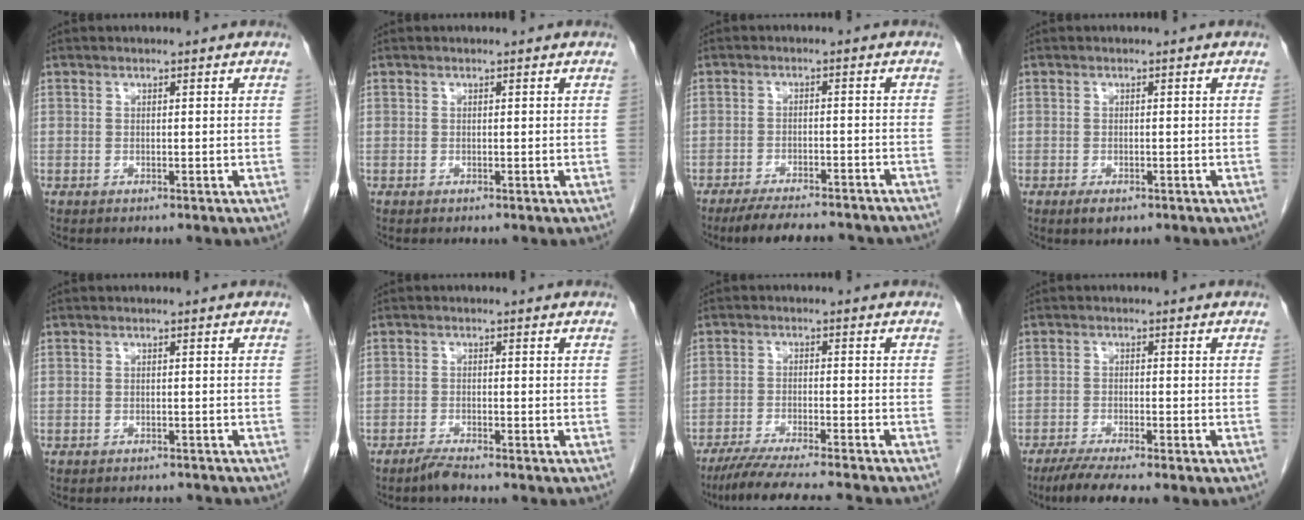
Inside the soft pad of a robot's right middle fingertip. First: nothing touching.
{"total": 0.0}
{"total": 13.6, "force": [-12.2, 2.4, 5.5], "torque": [-0.079, -0.008, -0.158]}
{"total": 1.9, "force": [-1.1, 0.9, 1.3], "torque": [-0.025, -0.001, -0.011]}
{"total": 3.7, "force": [-3.5, 0.9, 0.5], "torque": [-0.003, -0.004, -0.043]}
{"total": 1.8, "force": [-1.7, -0.1, 0.7], "torque": [-0.019, -0.004, -0.034]}
{"total": 12.3, "force": [-10.8, -0.5, 5.7], "torque": [-0.073, -0.023, -0.168]}
{"total": 5.6, "force": [-4.4, 0.0, 3.5], "torque": [-0.058, -0.013, -0.072]}